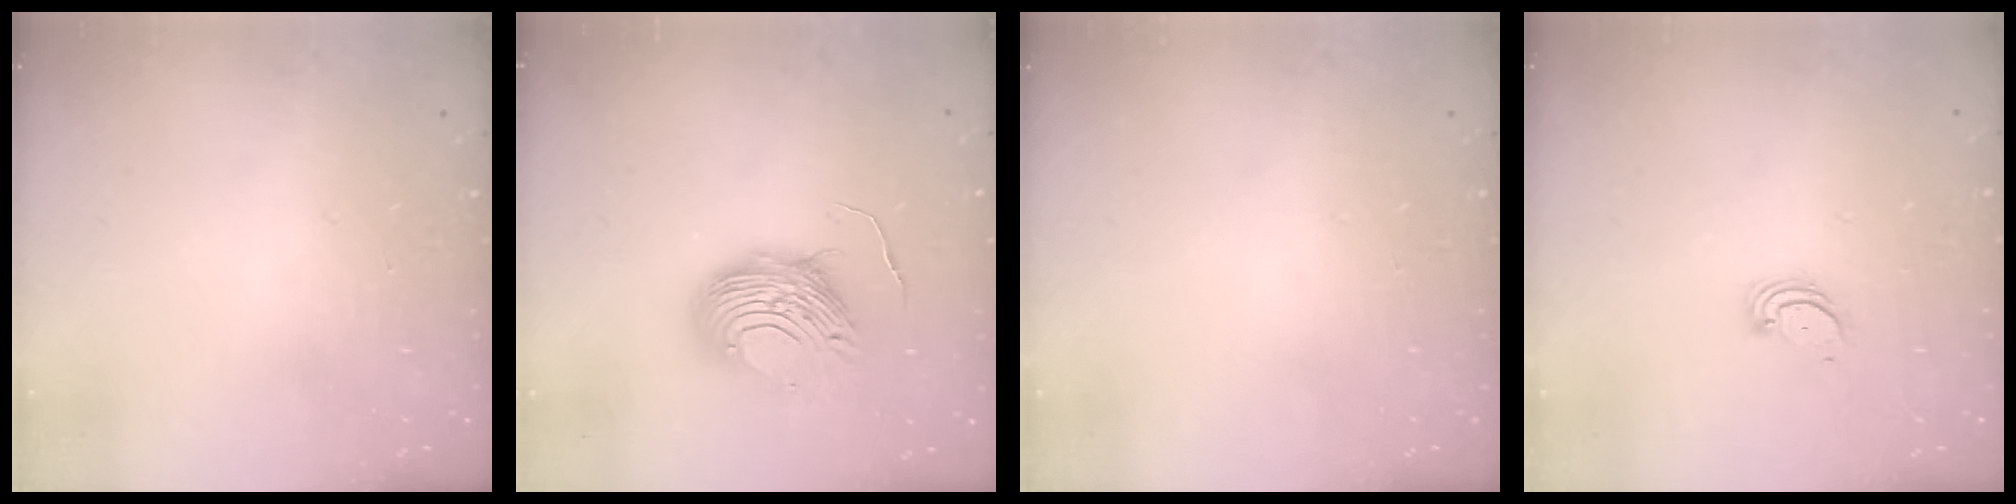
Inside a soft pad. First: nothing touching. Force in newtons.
{"total": 10.6, "press": 10.6, "slide": 0.9}
{"total": 0.0}
{"total": 2.2, "press": 2.2, "slide": 0.3}